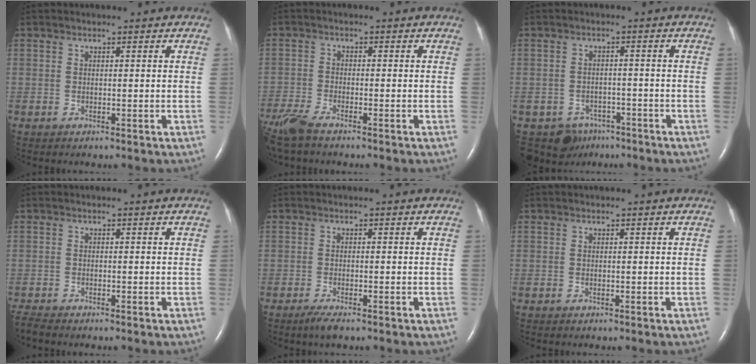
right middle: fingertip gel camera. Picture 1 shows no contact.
{"total": 6.1, "force": [-5.1, 1.0, 3.2], "torque": [-0.077, -0.020, -0.102]}
{"total": 6.0, "force": [-4.1, 4.4, 0.2], "torque": [-0.001, 0.010, -0.057]}
{"total": 1.9, "force": [-1.8, 0.0, 0.6], "torque": [-0.021, -0.009, -0.034]}
{"total": 2.2, "force": [-1.6, 0.3, 1.5], "torque": [-0.041, -0.007, -0.031]}
{"total": 0.0}